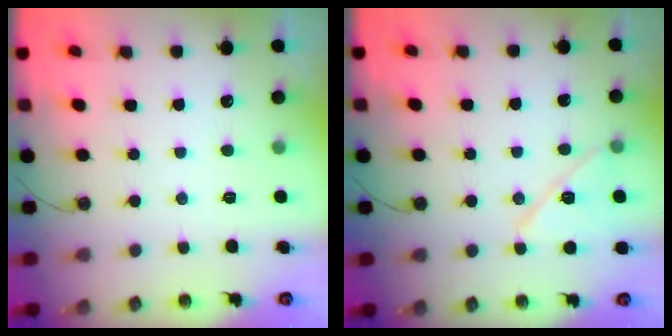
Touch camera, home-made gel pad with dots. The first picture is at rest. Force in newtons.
{"total": 11.7, "press": 11.6, "slide": 0.9}